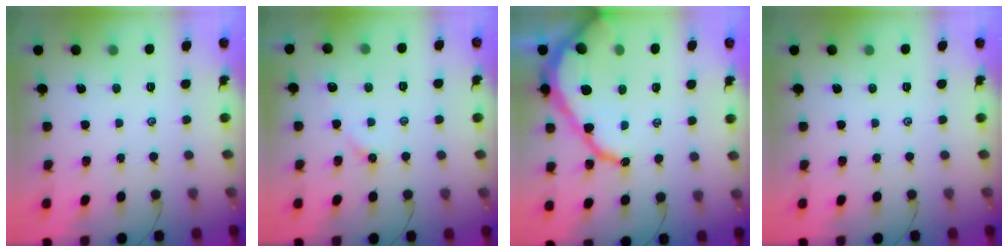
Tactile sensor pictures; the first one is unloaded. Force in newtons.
{"total": 3.3, "press": 3.3, "slide": 0.6}
{"total": 14.0, "press": 14.0, "slide": 1.2}
{"total": 0.0}